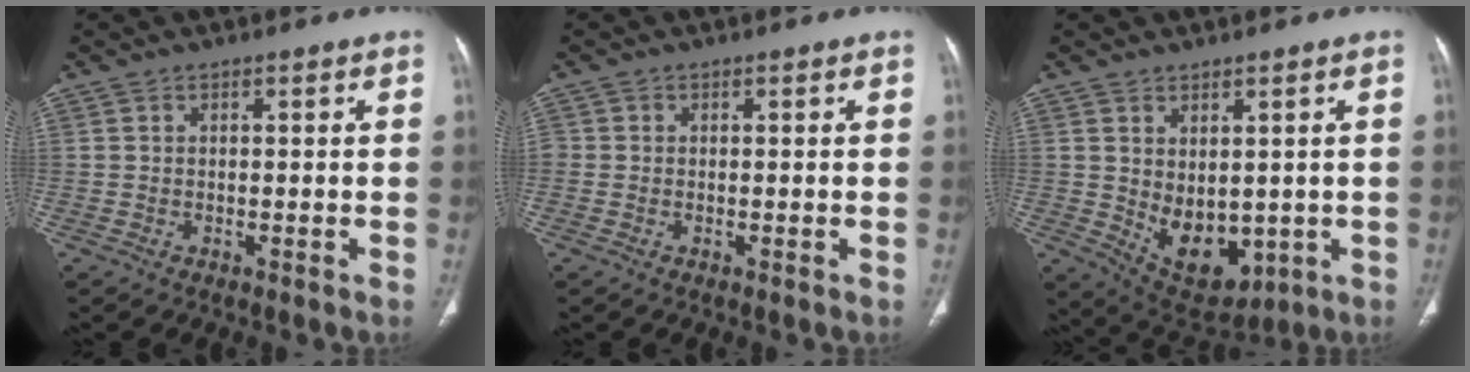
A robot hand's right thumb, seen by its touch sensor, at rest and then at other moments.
{"total": 0.9, "force": [-0.3, 0.8, 0.3], "torque": [-0.004, 0.002, -0.013]}
{"total": 10.2, "force": [-0.7, 6.5, 7.8], "torque": [-0.091, -0.011, 0.021]}